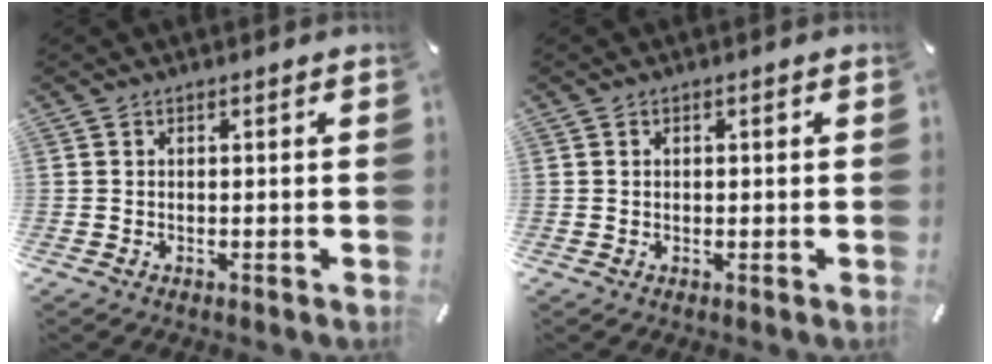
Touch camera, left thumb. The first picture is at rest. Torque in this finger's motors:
{"motor_torque": [0.17, 0.30, 0.06, 0.03, 0.02]}